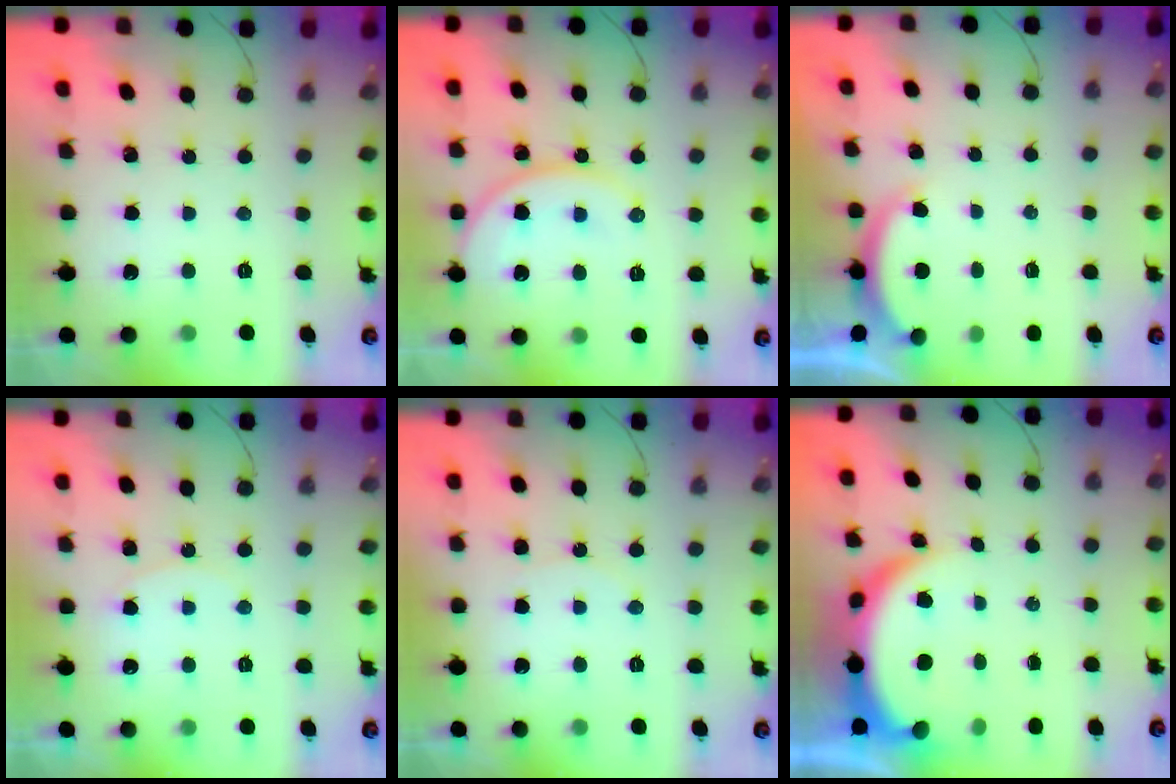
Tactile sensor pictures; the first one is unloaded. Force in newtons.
{"total": 11.4, "press": 11.4, "slide": 0.7}
{"total": 1.3, "press": 1.2, "slide": 0.5}
{"total": 5.5, "press": 5.5, "slide": 0.5}
{"total": 4.6, "press": 4.6, "slide": 0.5}
{"total": 7.5, "press": 7.5, "slide": 0.7}